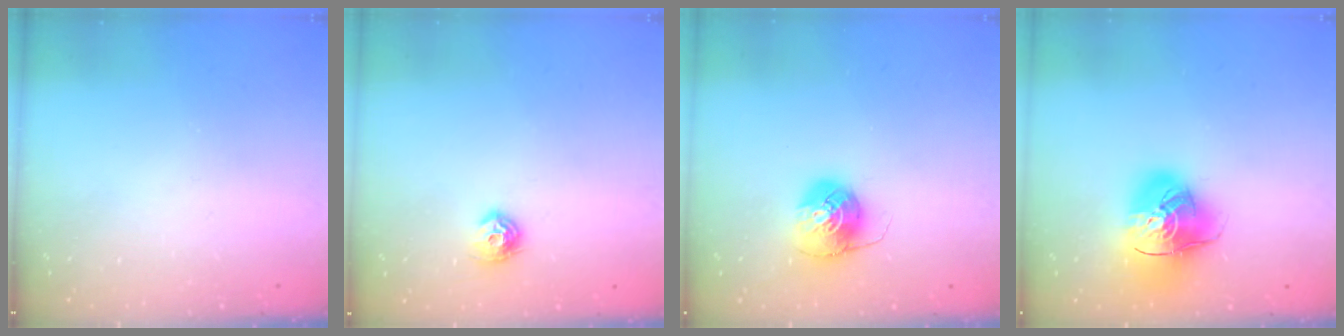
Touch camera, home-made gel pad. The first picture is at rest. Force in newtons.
{"total": 7.2, "press": 7.1, "slide": 0.4}
{"total": 8.8, "press": 8.8, "slide": 0.3}
{"total": 16.6, "press": 16.5, "slide": 2.0}